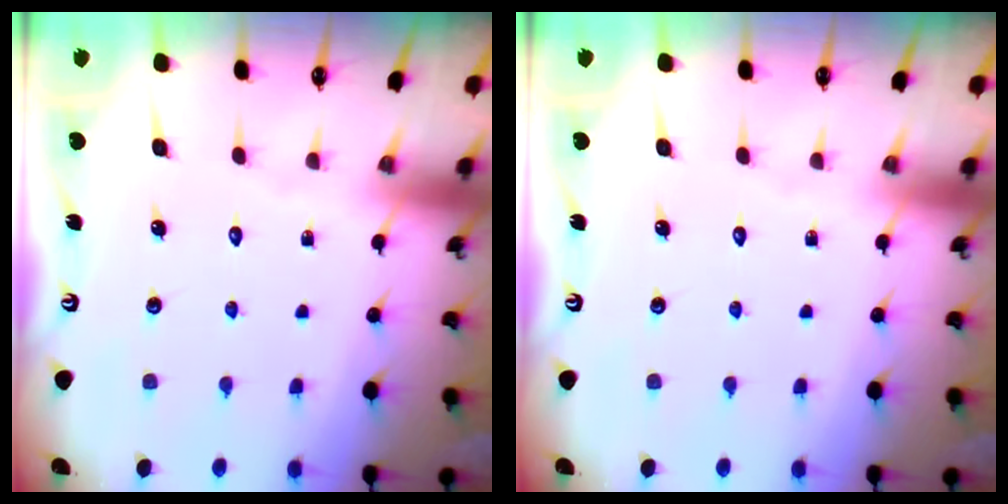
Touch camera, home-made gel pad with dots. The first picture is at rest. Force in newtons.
{"total": 0.0}